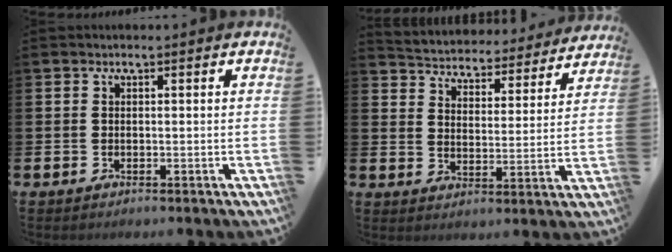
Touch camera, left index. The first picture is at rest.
{"total": 4.6, "force": [4.5, 1.0, 0.2], "torque": [-0.022, -0.047, 0.069]}